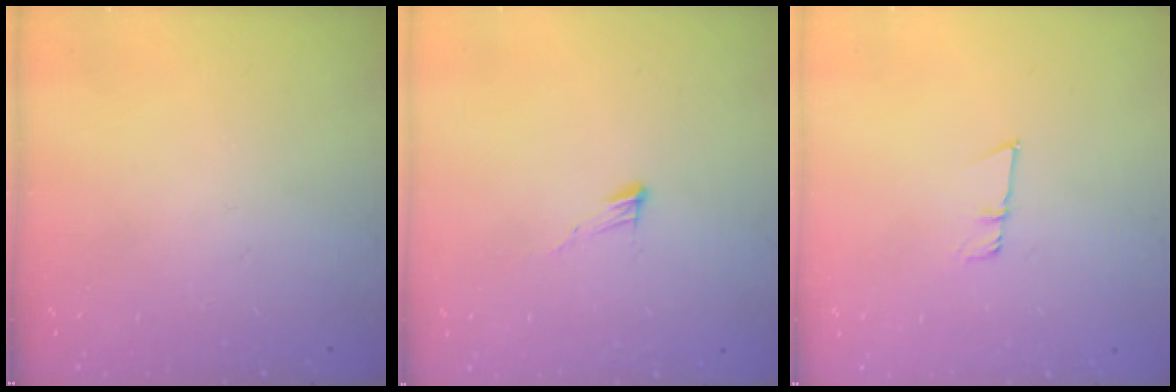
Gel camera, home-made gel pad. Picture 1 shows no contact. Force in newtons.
{"total": 4.0, "press": 4.0, "slide": 0.3}
{"total": 5.4, "press": 5.2, "slide": 1.3}